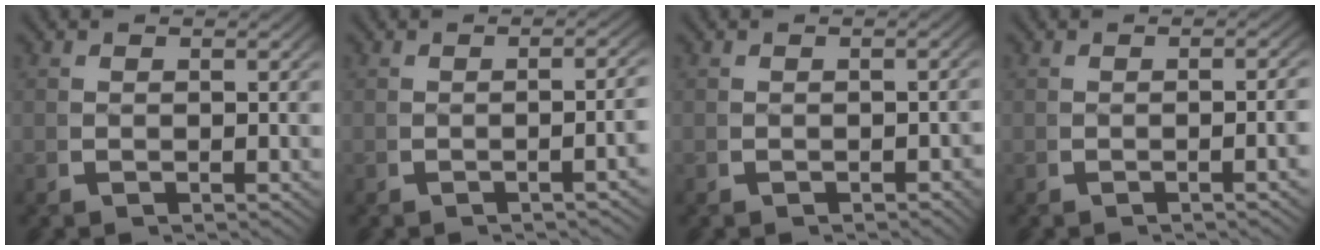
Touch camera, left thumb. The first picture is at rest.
{"total": 2.4, "force": [-0.7, 0.2, 2.3], "torque": [-0.031, 0.008, -0.012]}
{"total": 1.3, "force": [-0.9, 0.5, 0.7], "torque": [-0.006, -0.003, -0.015]}
{"total": 1.9, "force": [-0.5, 0.1, 1.8], "torque": [-0.026, 0.006, -0.009]}